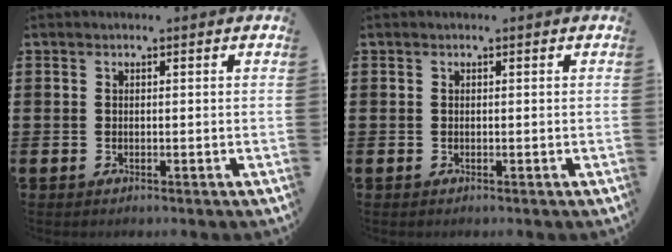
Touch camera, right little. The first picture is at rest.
{"total": 0.0}